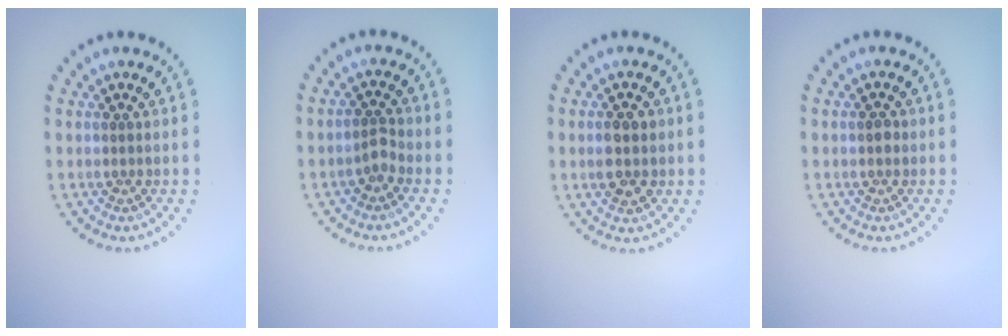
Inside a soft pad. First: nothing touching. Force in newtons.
{"total": 1.4, "press": 1.1, "slide": 0.9}
{"total": 3.0, "press": 3.0, "slide": 0.1}
{"total": 1.0, "press": 1.0, "slide": 0.2}